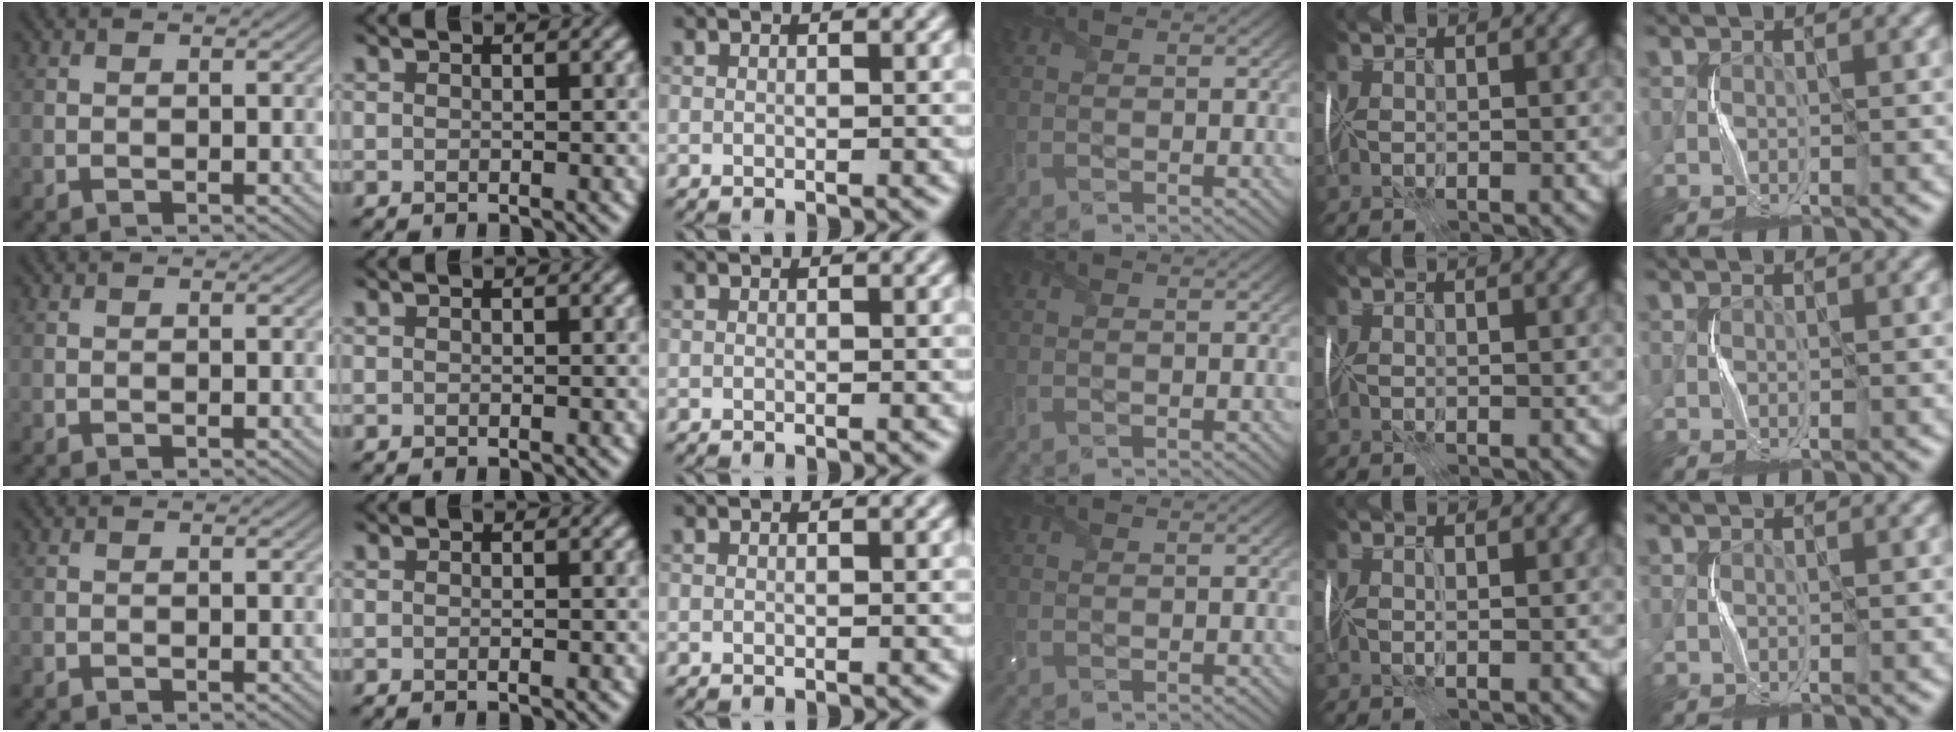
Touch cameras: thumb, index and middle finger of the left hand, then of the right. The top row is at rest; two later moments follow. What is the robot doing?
{"motion": "fold", "object": "plastic wrap"}